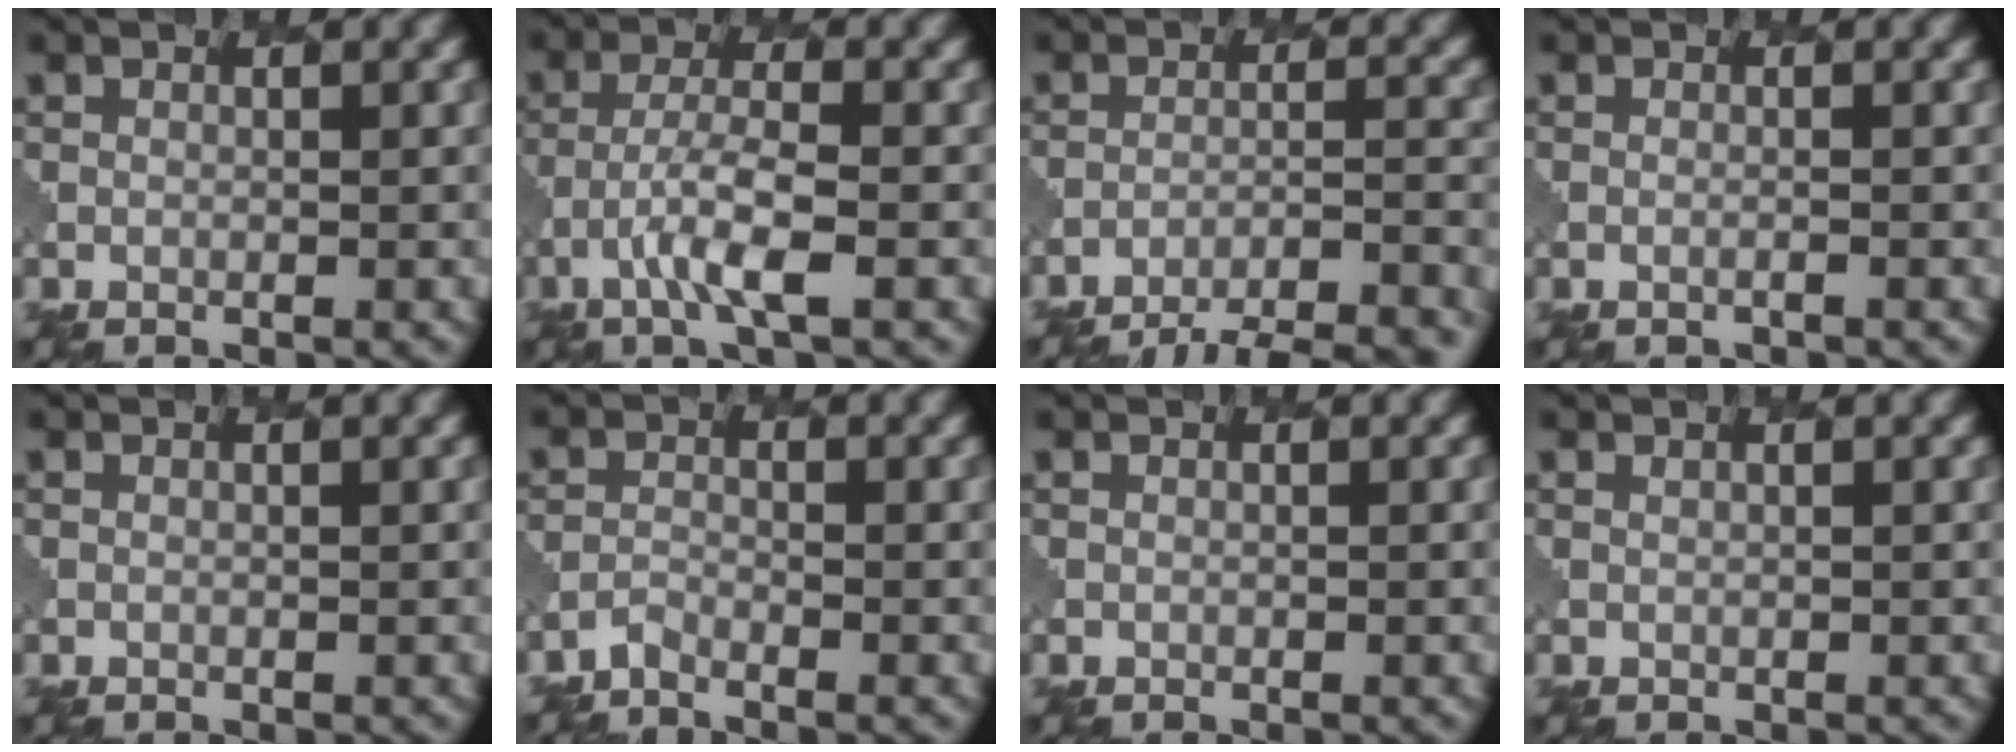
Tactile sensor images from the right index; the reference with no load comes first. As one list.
[{"total": 4.0, "force": [-1.8, 0.8, 3.6], "torque": [-0.069, 0.003, -0.036]}, {"total": 11.6, "force": [-10.5, 2.7, 4.2], "torque": [-0.053, 0.000, -0.123]}, {"total": 0.7, "force": [-0.1, 0.2, 0.6], "torque": [-0.007, -0.002, -0.011]}, {"total": 0.0}, {"total": 1.1, "force": [-1.1, 0.1, -0.2], "torque": [0.002, -0.002, -0.026]}, {"total": 0.0}, {"total": 0.7, "force": [0.5, 0.3, 0.3], "torque": [-0.001, -0.004, 0.007]}]